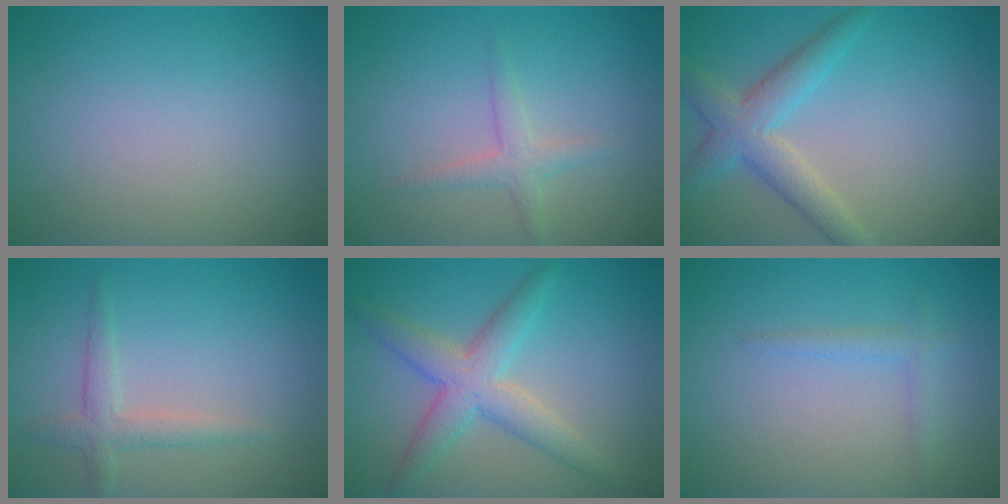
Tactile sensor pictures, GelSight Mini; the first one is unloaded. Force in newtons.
{"total": 1.9, "press": 1.9, "slide": 0.1}
{"total": 4.0, "press": 4.0, "slide": 0.2}
{"total": 2.1, "press": 2.1, "slide": 0.1}
{"total": 4.5, "press": 4.5, "slide": 0.2}
{"total": 1.3, "press": 1.3, "slide": 0.1}